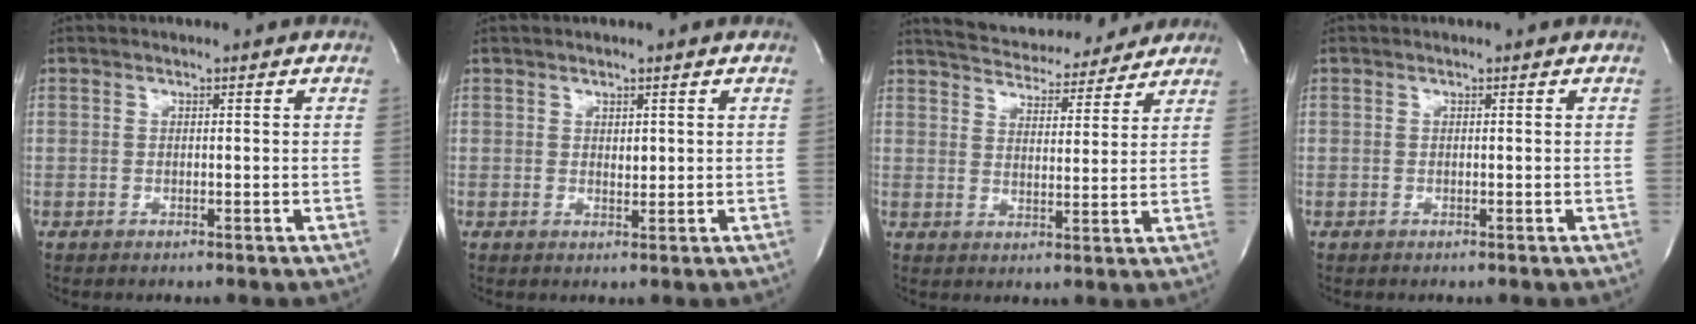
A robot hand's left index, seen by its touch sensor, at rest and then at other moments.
{"total": 1.2, "force": [0.6, 0.5, 1.0], "torque": [-0.014, -0.002, 0.012]}
{"total": 16.0, "force": [14.8, 4.2, 4.5], "torque": [-0.068, 0.017, 0.201]}
{"total": 0.0}